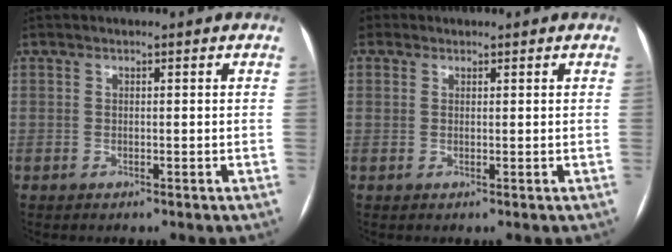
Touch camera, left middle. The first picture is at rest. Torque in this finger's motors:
{"motor_torque": [1.42, -0.71, 1.06, 0.21]}